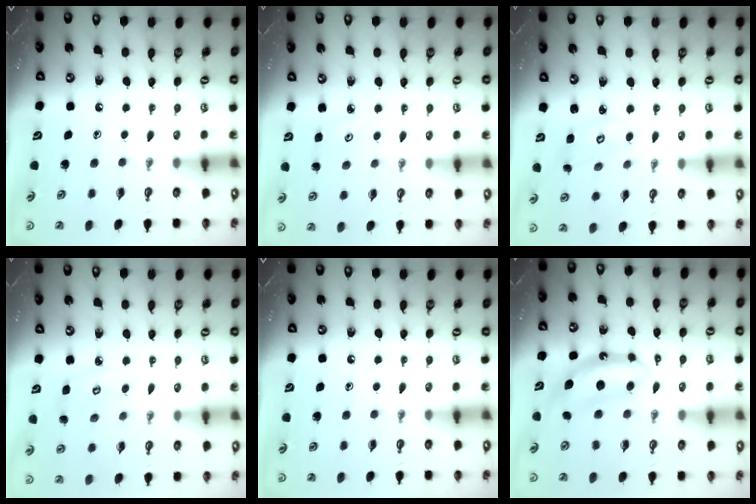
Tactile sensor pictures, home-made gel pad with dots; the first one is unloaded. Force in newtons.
{"total": 2.6, "press": 2.6, "slide": 0.3}
{"total": 2.8, "press": 2.8, "slide": 0.2}
{"total": 5.4, "press": 5.4, "slide": 0.5}
{"total": 0.0}
{"total": 7.3, "press": 7.3, "slide": 0.3}